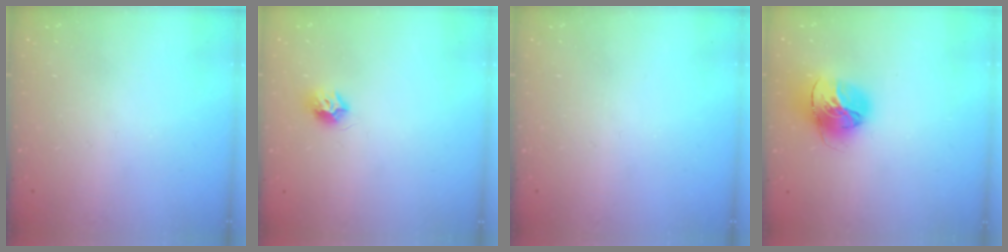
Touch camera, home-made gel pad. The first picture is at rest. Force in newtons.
{"total": 7.6, "press": 7.6, "slide": 0.4}
{"total": 0.0}
{"total": 16.4, "press": 16.4, "slide": 1.6}